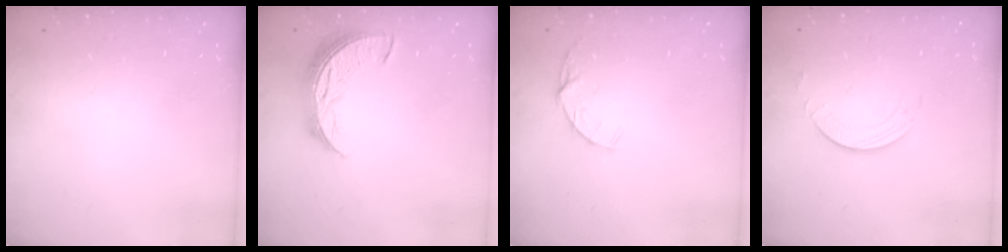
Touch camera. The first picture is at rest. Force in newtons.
{"total": 9.8, "press": 9.8, "slide": 0.9}
{"total": 4.5, "press": 4.5, "slide": 0.5}
{"total": 1.7, "press": 1.7, "slide": 0.2}